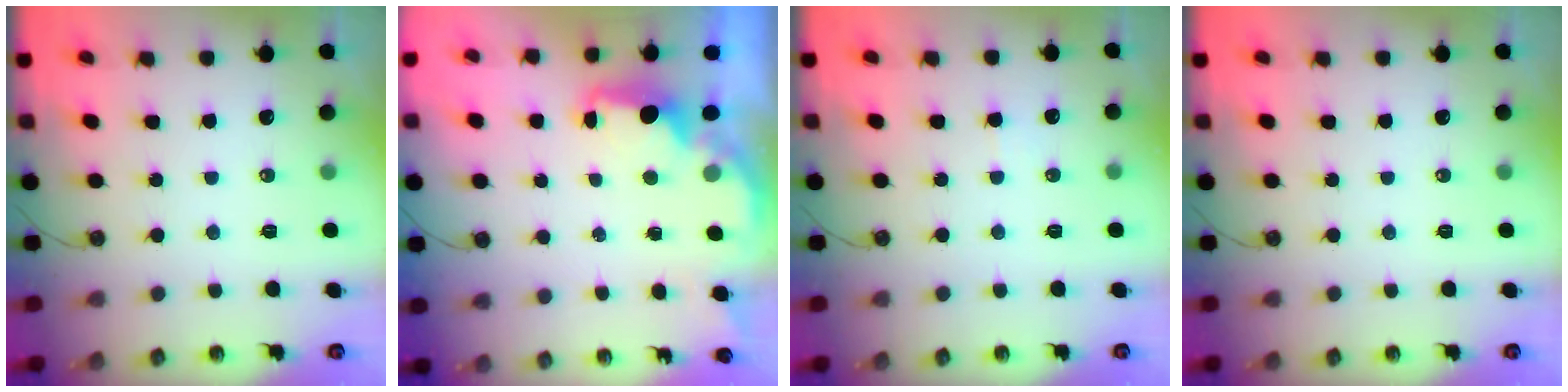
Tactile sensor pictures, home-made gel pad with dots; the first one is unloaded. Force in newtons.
{"total": 2.4, "press": 2.2, "slide": 0.8}
{"total": 3.7, "press": 3.5, "slide": 1.0}
{"total": 0.0}